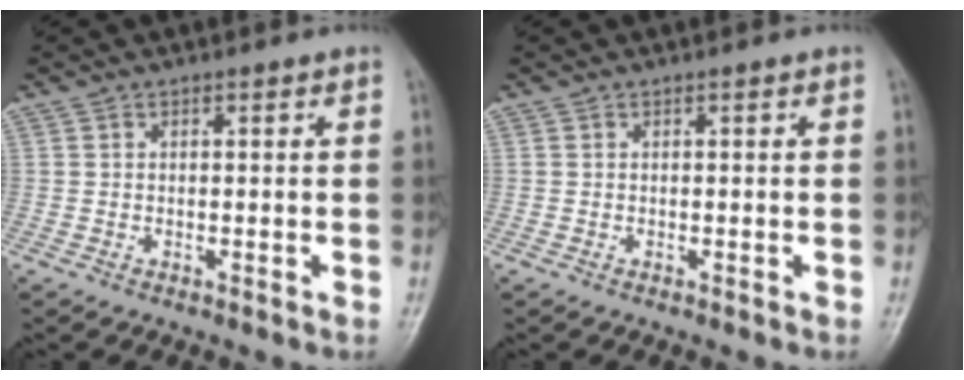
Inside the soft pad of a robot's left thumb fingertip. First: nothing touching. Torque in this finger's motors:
{"motor_torque": [0.09, 0.00, 0.10, -0.22, 0.00]}